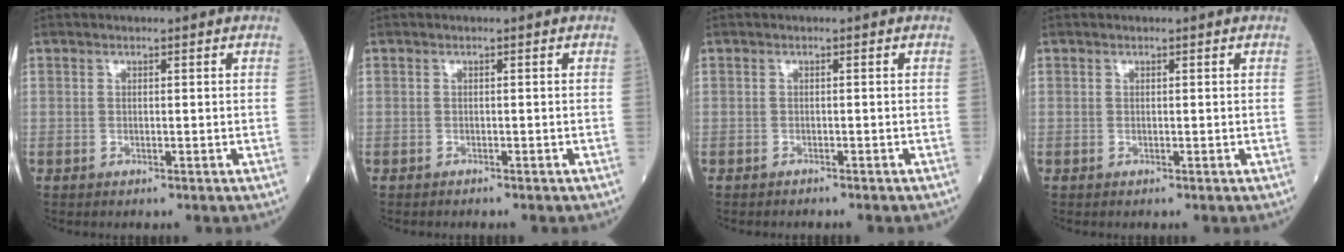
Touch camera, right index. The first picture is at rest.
{"total": 1.5, "force": [-1.3, 0.4, 0.5], "torque": [-0.014, -0.003, -0.015]}
{"total": 2.6, "force": [-2.3, 0.6, 1.0], "torque": [-0.021, -0.003, -0.024]}
{"total": 0.0}